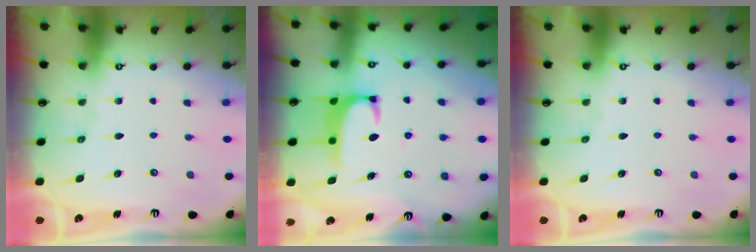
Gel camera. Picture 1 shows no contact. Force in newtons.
{"total": 2.0, "press": 2.0, "slide": 0.3}
{"total": 0.0}